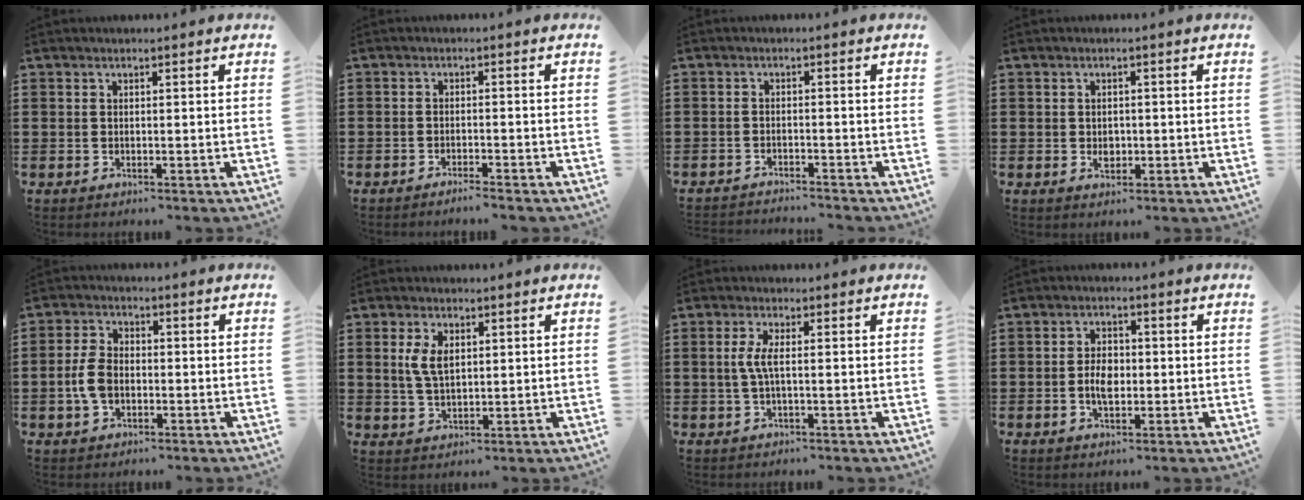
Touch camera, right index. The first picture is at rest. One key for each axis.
{"total": 1.6, "fx": -1.4, "fy": -0.8, "fz": 0.3, "tx": 0.000, "ty": 0.002, "tz": -0.026}
{"total": 1.8, "fx": -1.7, "fy": -0.7, "fz": -0.1, "tx": 0.004, "ty": 0.001, "tz": -0.035}
{"total": 1.8, "fx": -0.2, "fy": 1.2, "fz": 1.3, "tx": -0.028, "ty": 0.002, "tz": -0.004}
{"total": 4.6, "fx": -0.8, "fy": 2.7, "fz": 3.6, "tx": -0.091, "ty": -0.002, "tz": -0.020}
{"total": 4.4, "fx": 1.3, "fy": 1.8, "fz": 3.8, "tx": -0.083, "ty": 0.005, "tz": 0.021}
{"total": 3.2, "fx": 0.1, "fy": 0.0, "fz": 3.2, "tx": -0.077, "ty": -0.009, "tz": -0.006}
{"total": 4.1, "fx": -0.5, "fy": 2.3, "fz": 3.3, "tx": -0.059, "ty": 0.000, "tz": -0.011}